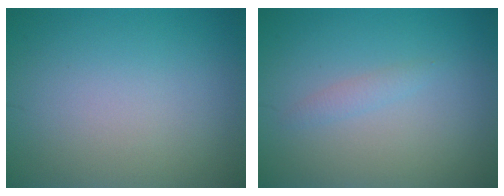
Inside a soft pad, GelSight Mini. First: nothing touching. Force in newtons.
{"total": 0.9, "press": 0.9, "slide": 0.1}